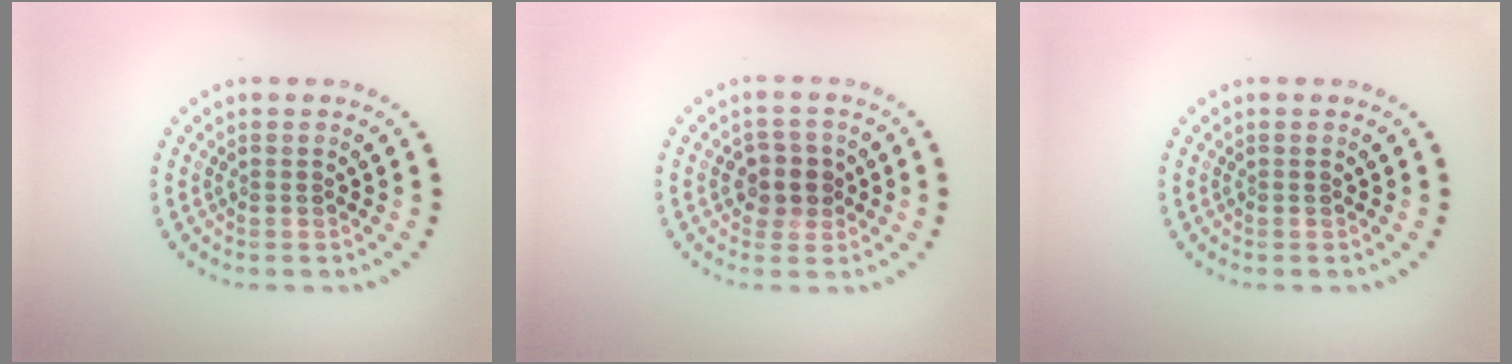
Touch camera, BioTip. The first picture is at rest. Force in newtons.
{"total": 2.4, "press": 2.3, "slide": 0.8}
{"total": 0.0}